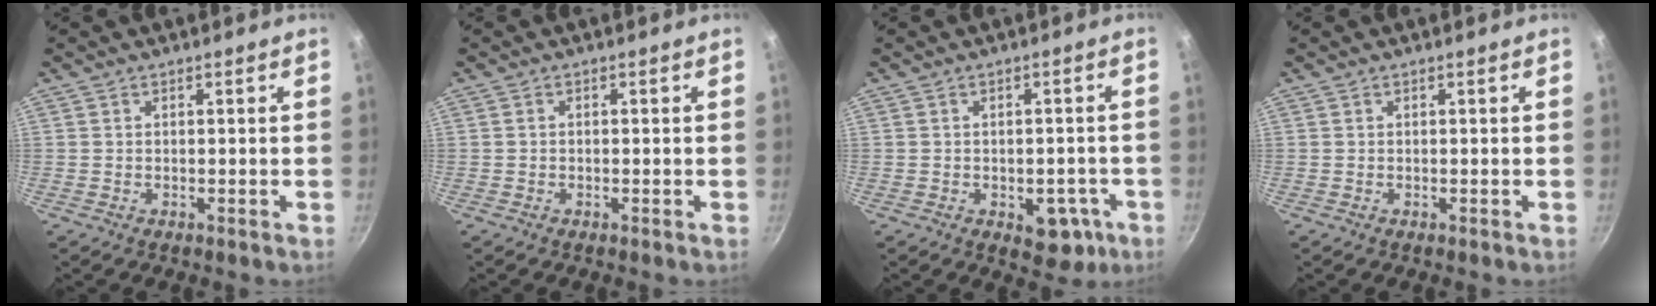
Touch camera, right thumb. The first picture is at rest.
{"total": 0.0}
{"total": 6.4, "force": [-2.6, 3.9, 4.3], "torque": [-0.023, 0.015, -0.023]}
{"total": 0.0}